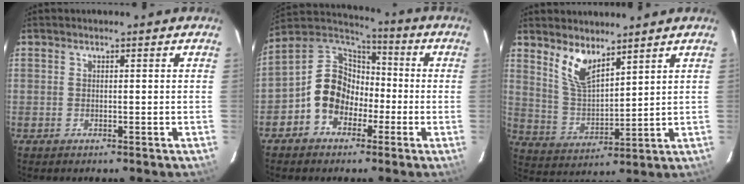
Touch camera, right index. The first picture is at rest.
{"total": 12.3, "force": [-4.2, 9.7, 6.3], "torque": [-0.131, 0.032, -0.076]}
{"total": 7.9, "force": [5.7, 2.7, 4.8], "torque": [-0.096, -0.004, 0.119]}